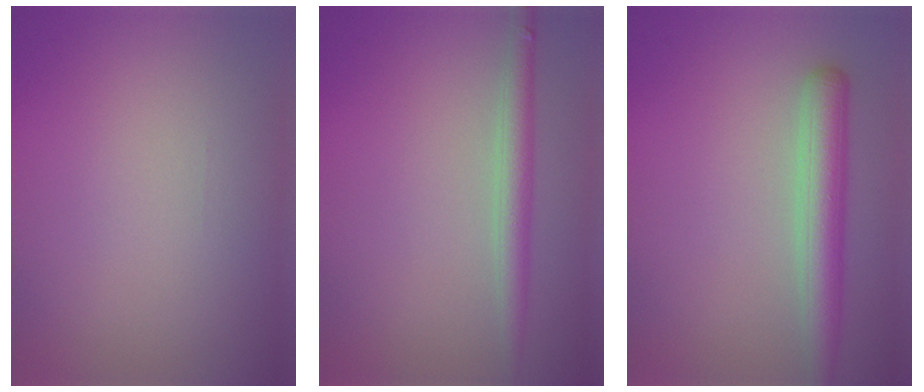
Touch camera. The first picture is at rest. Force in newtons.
{"total": 2.6, "press": 2.6, "slide": 0.1}
{"total": 4.2, "press": 4.2, "slide": 0.3}